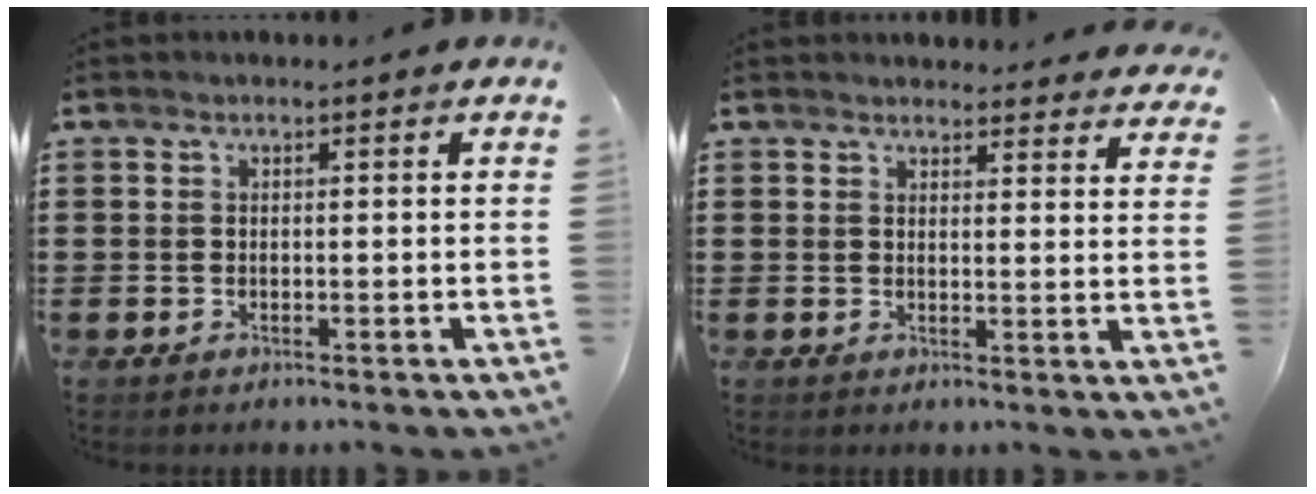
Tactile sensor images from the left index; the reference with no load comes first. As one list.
[{"total": 3.0, "force": [3.0, 0.3, 0.0], "torque": [-0.002, -0.015, 0.055]}]